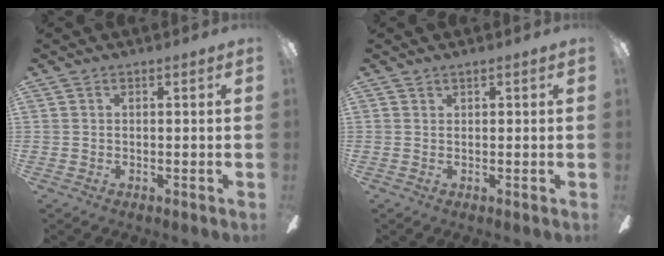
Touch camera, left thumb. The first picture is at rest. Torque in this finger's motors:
{"motor_torque": [-0.03, -0.04, 0.48, -0.13, 0.00]}